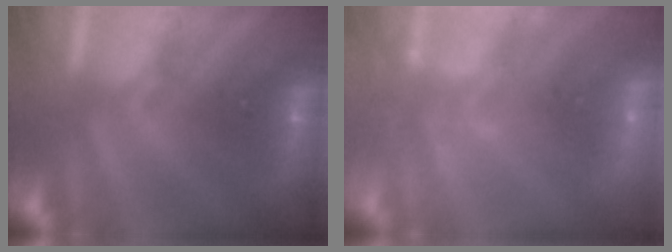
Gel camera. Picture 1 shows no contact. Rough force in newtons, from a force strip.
{"total": 2.2}